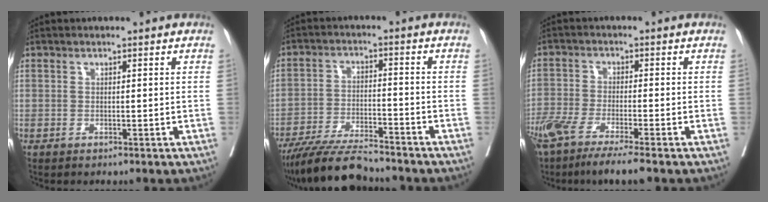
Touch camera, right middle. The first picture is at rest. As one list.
[{"total": 10.8, "force": [-9.7, 0.9, 4.6], "torque": [-0.076, -0.020, -0.173]}, {"total": 10.4, "force": [-7.9, 0.3, 6.9], "torque": [-0.115, -0.026, -0.132]}]